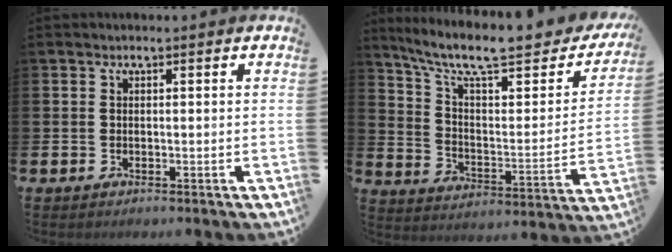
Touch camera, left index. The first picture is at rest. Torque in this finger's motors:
{"motor_torque": [1.07, -1.07, 0.89, 0.21]}